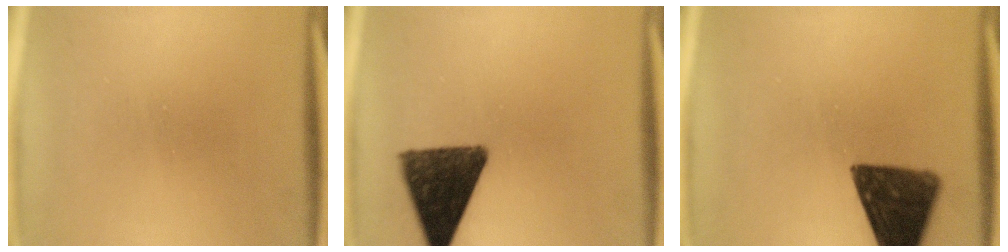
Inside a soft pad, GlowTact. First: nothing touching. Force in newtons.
{"total": 13.3}
{"total": 13.1}